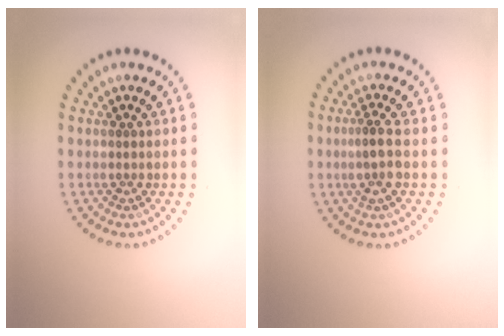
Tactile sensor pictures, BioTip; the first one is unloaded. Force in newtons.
{"total": 2.1, "press": 1.9, "slide": 0.9}